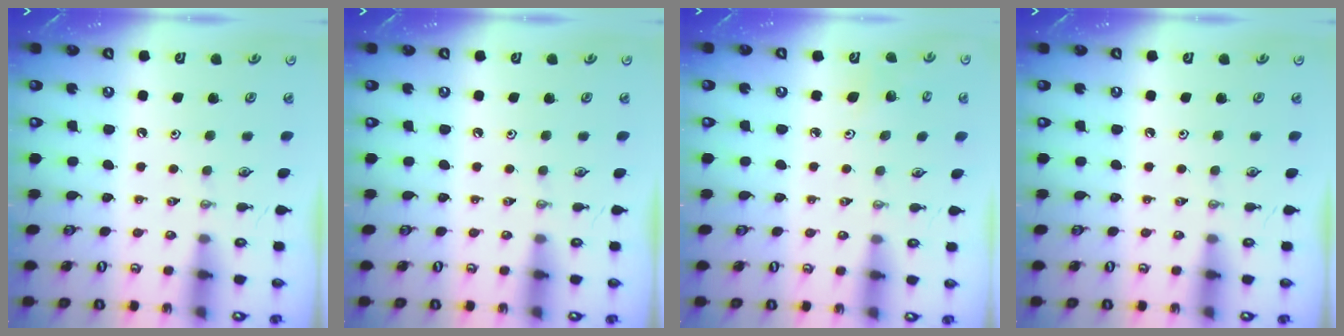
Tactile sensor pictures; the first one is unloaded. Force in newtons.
{"total": 0.0}
{"total": 4.7, "press": 4.2, "slide": 2.0}
{"total": 0.0}